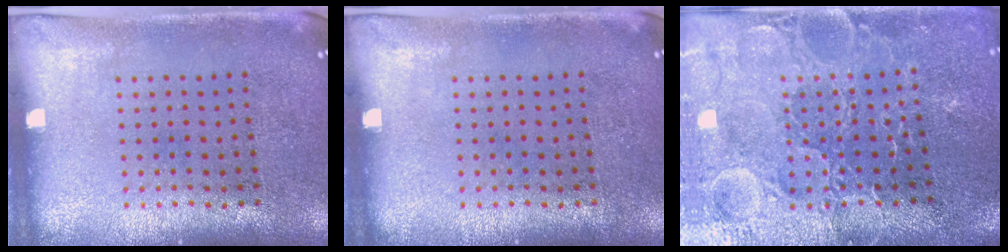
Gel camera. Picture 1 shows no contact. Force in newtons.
{"total": 0.0}
{"total": 3.6, "press": 3.5, "slide": 0.8}